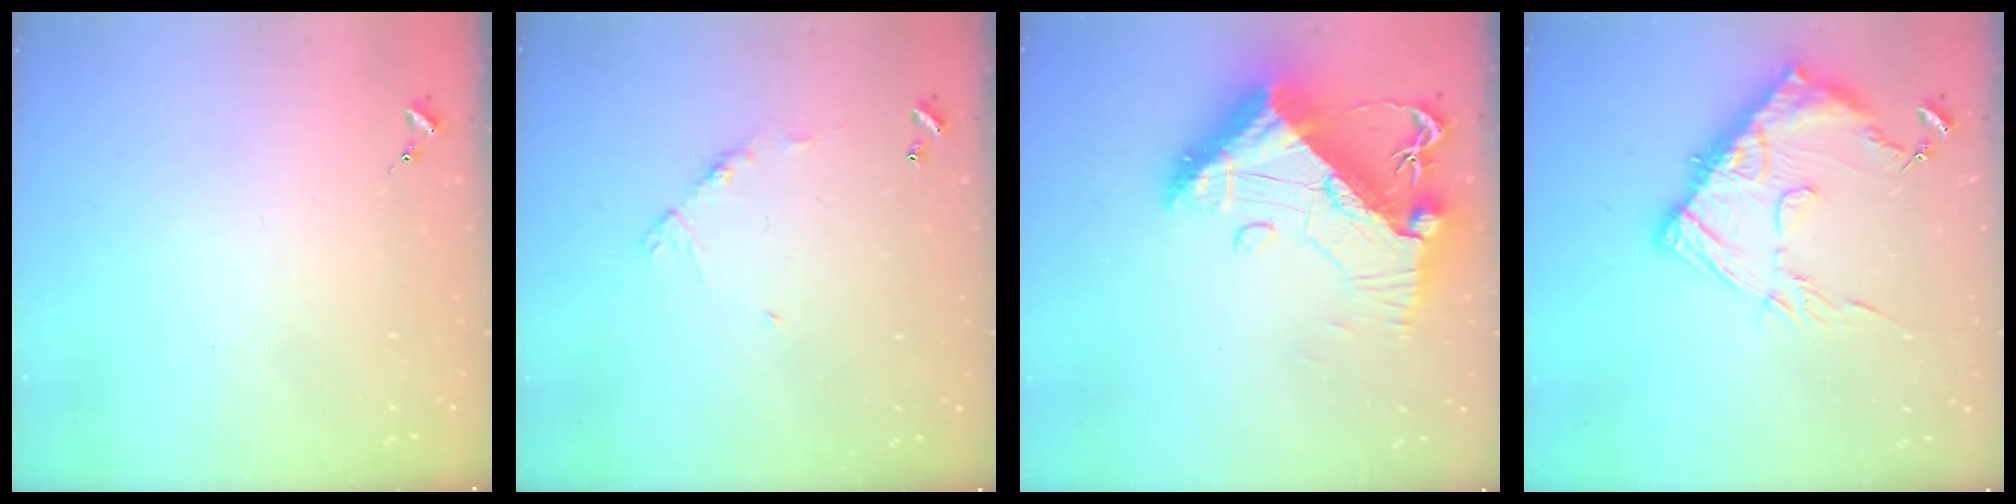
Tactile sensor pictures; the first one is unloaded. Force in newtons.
{"total": 6.2, "press": 6.2, "slide": 0.4}
{"total": 19.4, "press": 19.3, "slide": 2.1}
{"total": 15.8, "press": 15.7, "slide": 1.6}